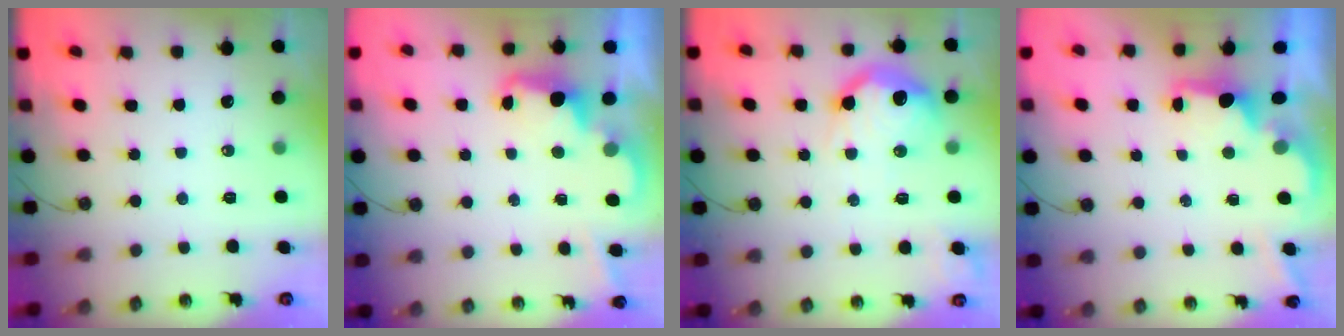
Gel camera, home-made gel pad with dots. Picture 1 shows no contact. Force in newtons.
{"total": 2.4, "press": 2.3, "slide": 0.5}
{"total": 18.2, "press": 18.1, "slide": 1.6}
{"total": 2.2, "press": 2.1, "slide": 0.8}